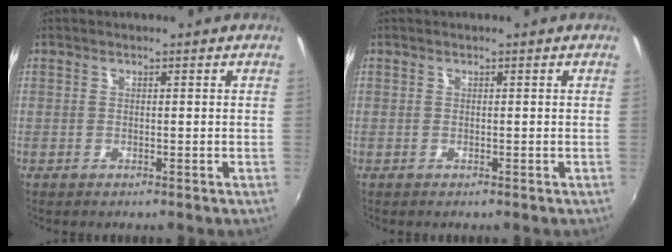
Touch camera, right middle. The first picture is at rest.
{"total": 0.0}